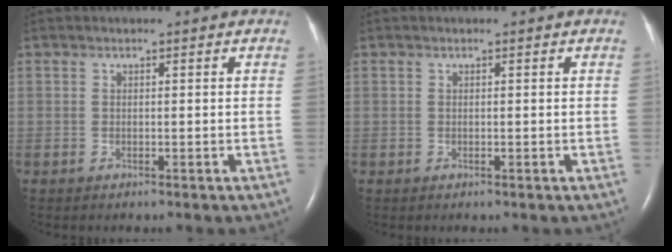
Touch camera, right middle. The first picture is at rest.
{"total": 0.0}